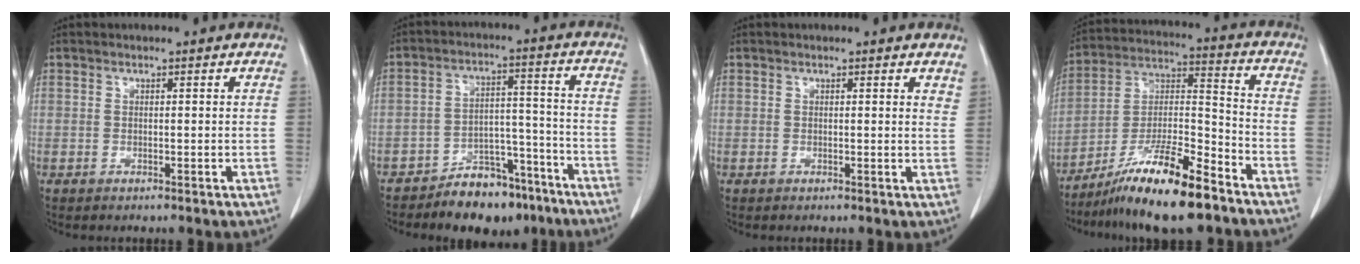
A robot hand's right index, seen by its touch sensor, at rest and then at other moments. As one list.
[{"total": 10.4, "force": [-8.2, 4.8, 4.0], "torque": [-0.041, 0.037, -0.130]}, {"total": 1.5, "force": [1.3, 0.4, 0.6], "torque": [-0.007, -0.005, 0.006]}, {"total": 15.7, "force": [-11.3, 1.8, 10.7], "torque": [-0.202, -0.008, -0.199]}]